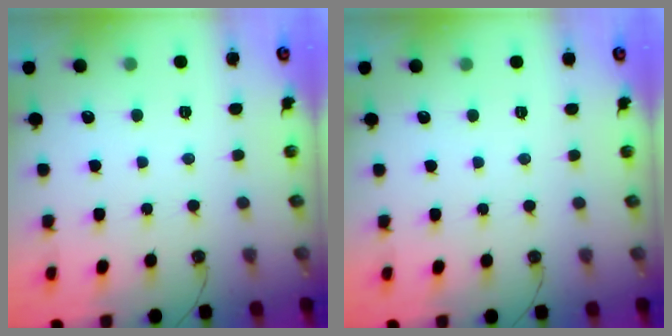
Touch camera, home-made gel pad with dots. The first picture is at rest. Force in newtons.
{"total": 1.7, "press": 0.9, "slide": 1.5}